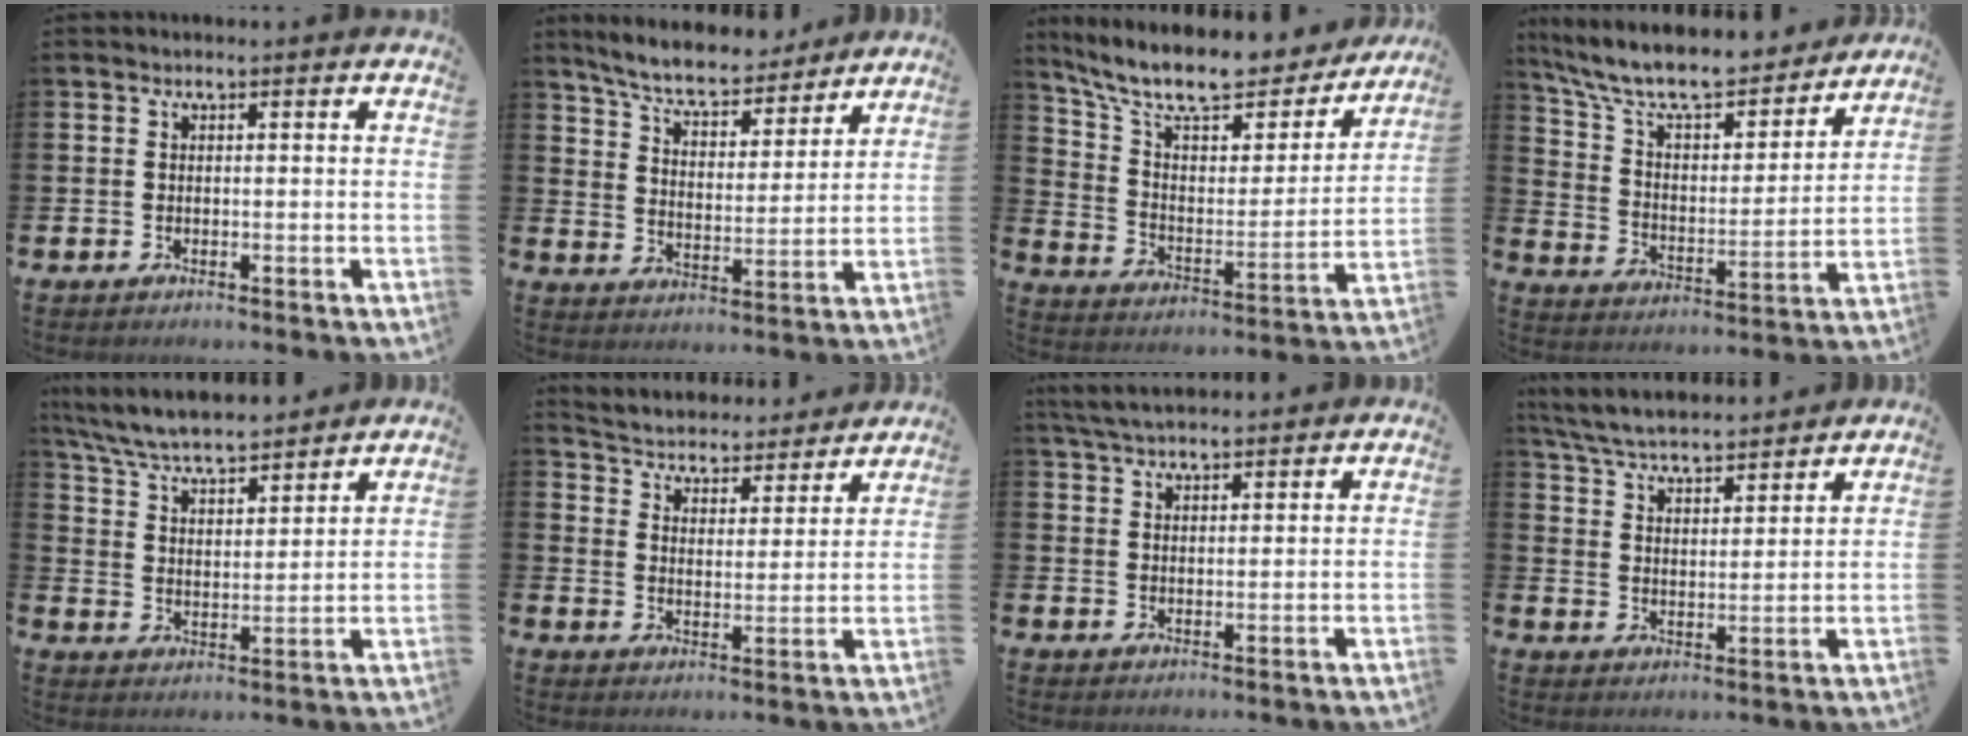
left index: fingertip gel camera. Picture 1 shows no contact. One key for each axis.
{"total": 7.2, "fx": 6.8, "fy": 1.4, "fz": 2.0, "tx": -0.066, "ty": -0.044, "tz": 0.117}
{"total": 11.3, "fx": 9.8, "fy": 3.3, "fz": 4.6, "tx": -0.123, "ty": -0.061, "tz": 0.166}
{"total": 10.1, "fx": 9.1, "fy": 2.4, "fz": 3.6, "tx": -0.108, "ty": -0.063, "tz": 0.156}
{"total": 6.9, "fx": 6.7, "fy": 0.7, "fz": 1.7, "tx": -0.065, "ty": -0.043, "tz": 0.117}
{"total": 4.7, "fx": 4.5, "fy": 1.2, "fz": 0.0, "tx": -0.024, "ty": -0.047, "tz": 0.073}
{"total": 4.4, "fx": 4.2, "fy": 0.8, "fz": 1.1, "tx": -0.031, "ty": -0.014, "tz": 0.078}
{"total": 5.8, "fx": 5.7, "fy": 0.7, "fz": 0.9, "tx": -0.046, "ty": -0.039, "tz": 0.100}